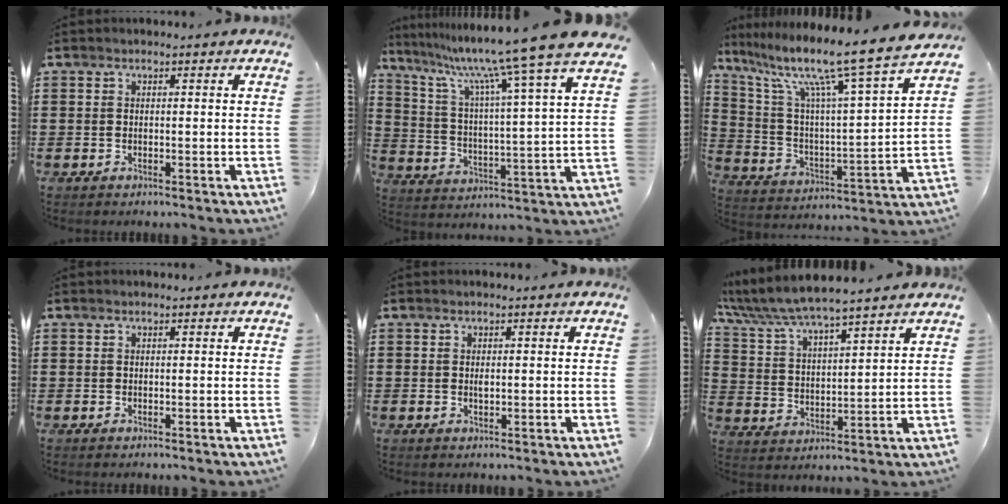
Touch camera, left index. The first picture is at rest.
{"total": 11.4, "force": [9.7, -1.5, 5.7], "torque": [-0.142, -0.072, 0.149]}
{"total": 12.0, "force": [9.4, -0.2, 7.4], "torque": [-0.161, -0.073, 0.141]}
{"total": 0.0}
{"total": 0.5, "force": [0.1, 0.2, 0.5], "torque": [-0.011, -0.002, 0.002]}
{"total": 5.5, "force": [5.2, 0.1, 1.9], "torque": [-0.062, -0.033, 0.086]}